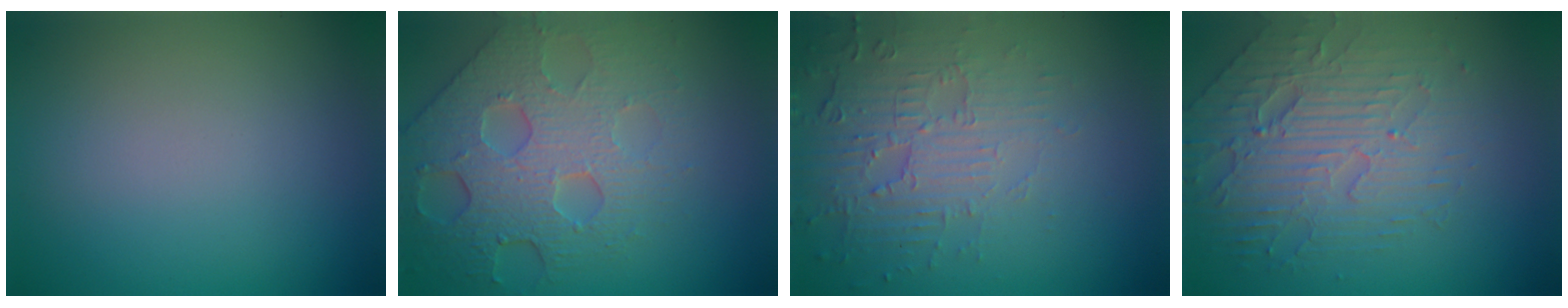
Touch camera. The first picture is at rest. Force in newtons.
{"total": 7.8, "press": 5.6, "slide": 5.5}
{"total": 4.3, "press": 3.8, "slide": 2.0}
{"total": 5.2, "press": 4.2, "slide": 3.0}